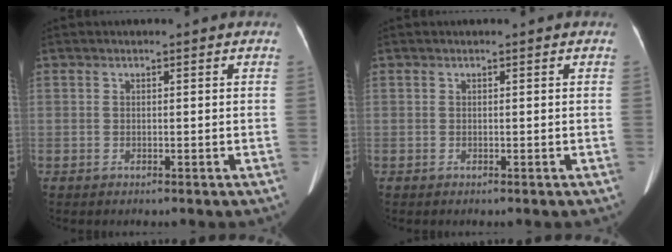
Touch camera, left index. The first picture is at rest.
{"total": 0.0}